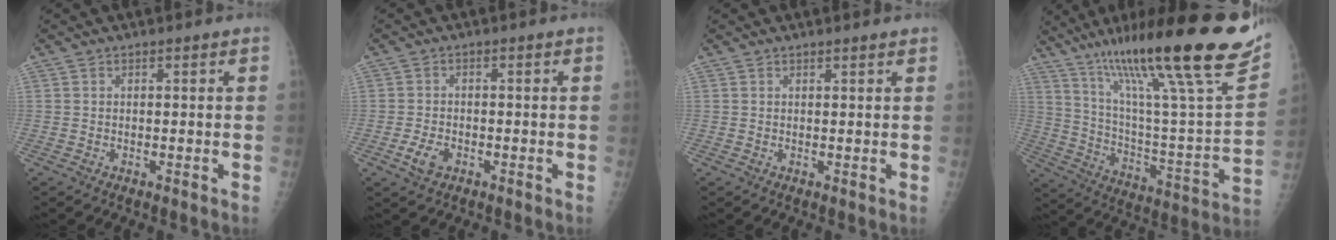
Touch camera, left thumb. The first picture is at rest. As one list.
[{"total": 3.6, "force": [-1.7, 2.2, 2.4], "torque": [-0.046, 0.007, -0.029]}, {"total": 1.0, "force": [0.9, 0.1, 0.6], "torque": [-0.006, 0.000, 0.014]}, {"total": 32.9, "force": [21.3, 4.7, 24.7], "torque": [-0.371, -0.053, 0.341]}]